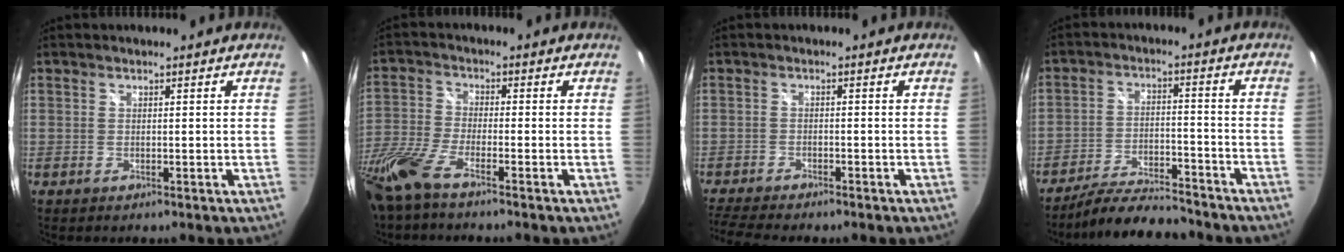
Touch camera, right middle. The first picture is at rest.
{"total": 10.7, "force": [-8.0, 2.1, 6.8], "torque": [-0.165, -0.025, -0.166]}
{"total": 7.0, "force": [-6.3, 0.7, 2.9], "torque": [-0.081, -0.022, -0.108]}
{"total": 11.7, "force": [-10.7, 2.1, 4.2], "torque": [-0.100, -0.002, -0.169]}